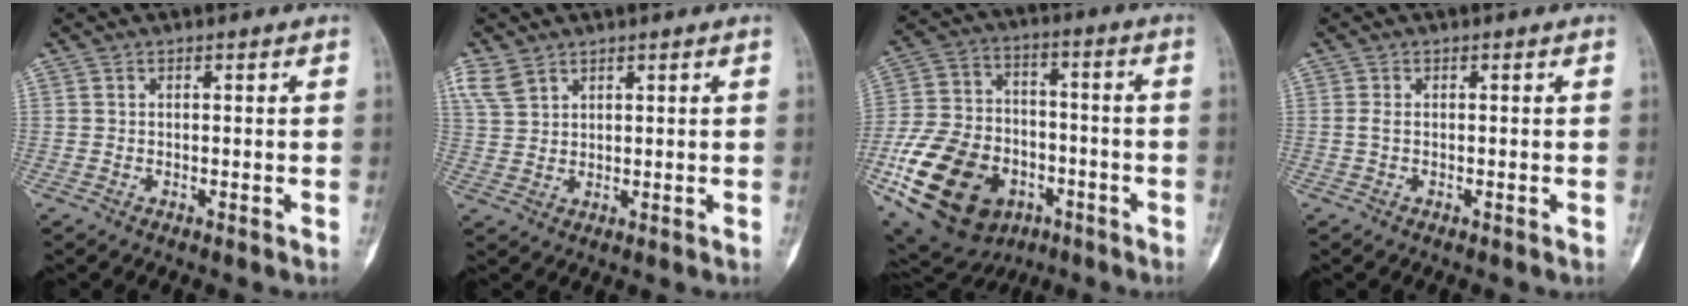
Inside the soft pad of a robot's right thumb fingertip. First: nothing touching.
{"total": 4.2, "force": [2.9, 2.6, 1.6], "torque": [-0.030, -0.005, 0.068]}
{"total": 23.9, "force": [-9.2, 16.5, 14.6], "torque": [-0.273, 0.043, -0.146]}
{"total": 0.9, "force": [0.0, 0.4, 0.8], "torque": [-0.021, -0.002, -0.001]}